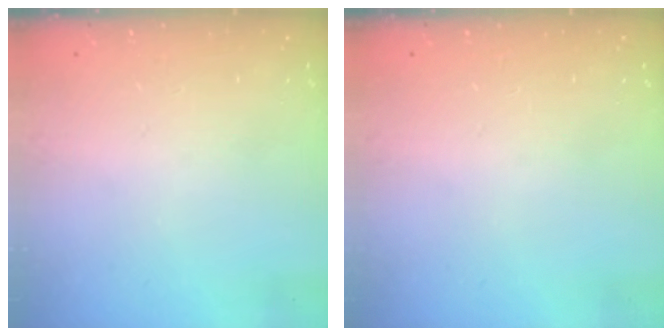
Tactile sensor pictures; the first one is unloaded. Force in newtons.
{"total": 0.0}